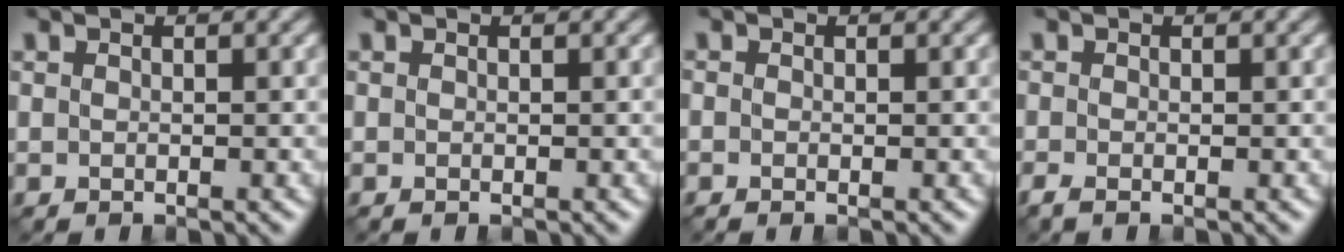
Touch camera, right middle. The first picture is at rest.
{"total": 0.0}
{"total": 0.0}
{"total": 1.1, "force": [-0.8, 0.3, 0.6], "torque": [-0.019, -0.005, -0.018]}